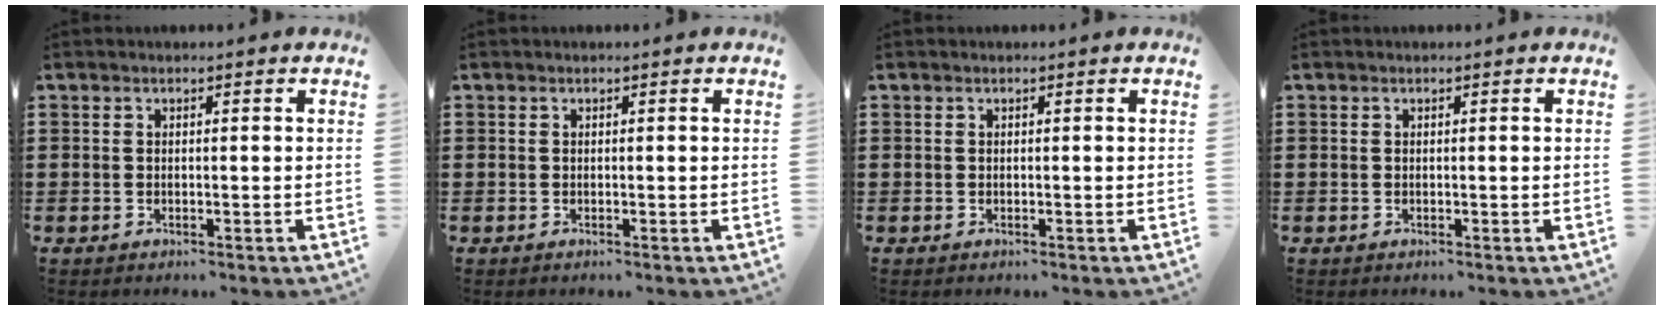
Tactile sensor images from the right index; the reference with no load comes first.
{"total": 0.0}
{"total": 0.0}
{"total": 0.0}